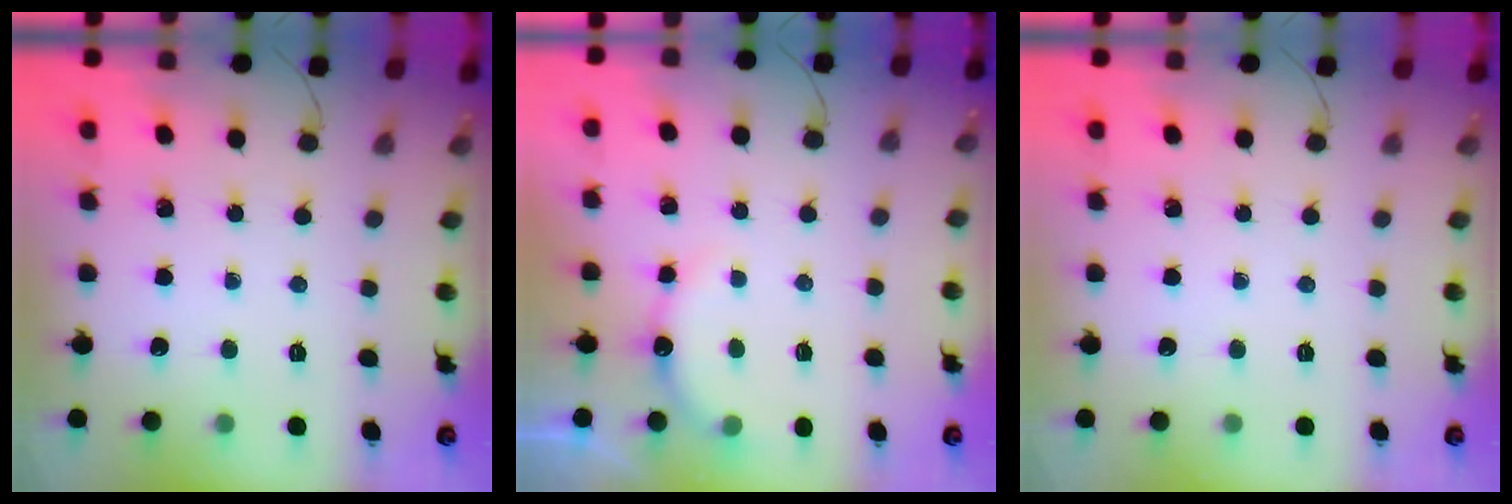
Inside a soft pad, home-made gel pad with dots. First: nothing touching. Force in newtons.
{"total": 6.3, "press": 6.1, "slide": 1.4}
{"total": 0.0}